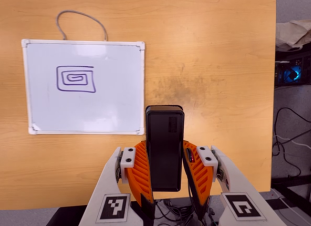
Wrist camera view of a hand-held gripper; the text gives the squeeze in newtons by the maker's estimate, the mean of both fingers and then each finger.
{"total": 5.8, "left": 4.2, "right": 7.4}